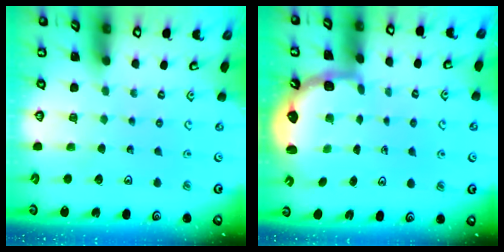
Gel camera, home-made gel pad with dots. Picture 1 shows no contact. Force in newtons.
{"total": 2.5, "press": 2.1, "slide": 1.4}